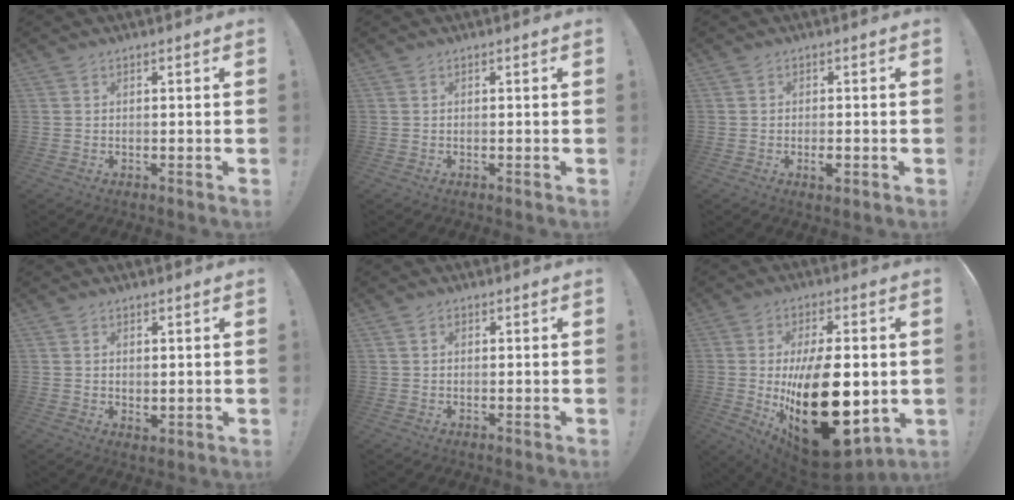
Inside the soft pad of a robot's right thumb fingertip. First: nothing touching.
{"total": 0.0}
{"total": 2.5, "force": [-1.1, 0.9, 2.1], "torque": [-0.025, 0.000, -0.019]}
{"total": 2.0, "force": [0.9, 1.2, 1.4], "torque": [-0.011, -0.008, 0.015]}
{"total": 1.2, "force": [0.3, 1.1, 0.5], "torque": [-0.004, 0.002, 0.005]}
{"total": 29.7, "force": [-3.2, 14.3, 25.8], "torque": [-0.425, -0.007, -0.025]}